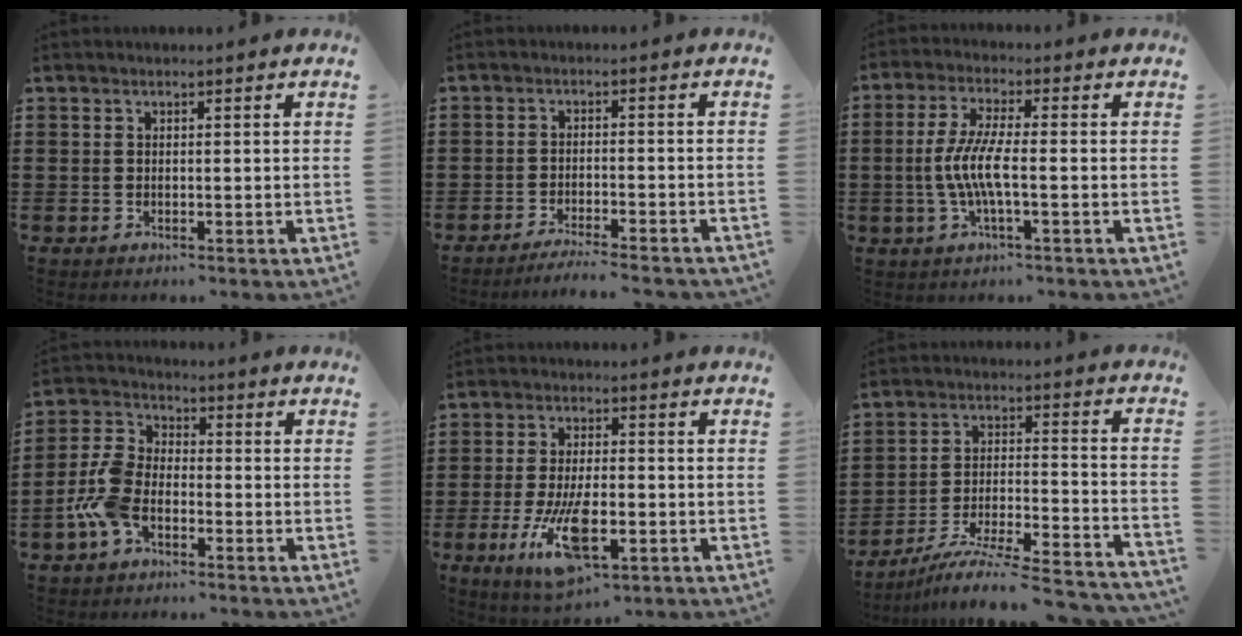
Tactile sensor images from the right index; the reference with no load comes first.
{"total": 3.2, "force": [-3.1, -0.3, 0.8], "torque": [-0.016, -0.001, -0.062]}
{"total": 6.5, "force": [-1.5, 1.1, 6.2], "torque": [-0.144, -0.015, -0.038]}
{"total": 7.2, "force": [-3.2, 4.0, 5.1], "torque": [-0.137, 0.003, -0.069]}
{"total": 10.9, "force": [-3.8, 4.1, 9.3], "torque": [-0.190, -0.013, -0.067]}
{"total": 9.1, "force": [-7.9, 0.4, 4.6], "torque": [-0.078, 0.002, -0.158]}